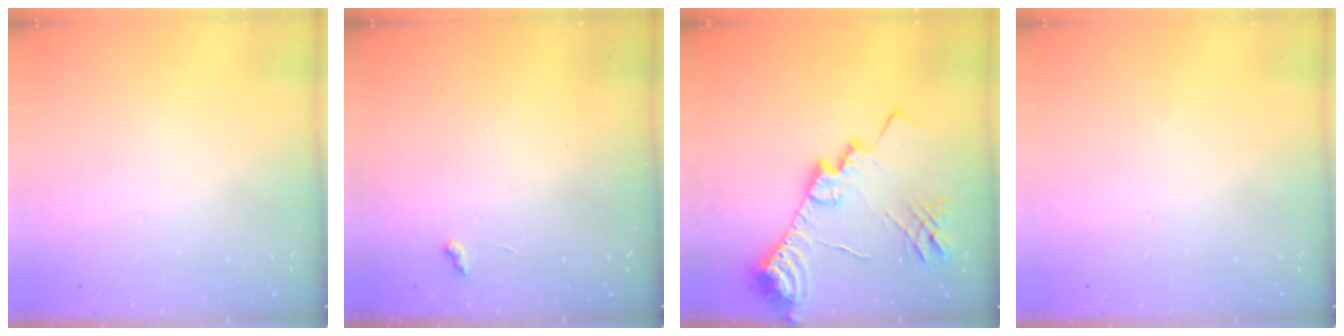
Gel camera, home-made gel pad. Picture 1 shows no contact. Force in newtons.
{"total": 2.3, "press": 2.3, "slide": 0.5}
{"total": 19.2, "press": 19.1, "slide": 1.6}
{"total": 0.0}